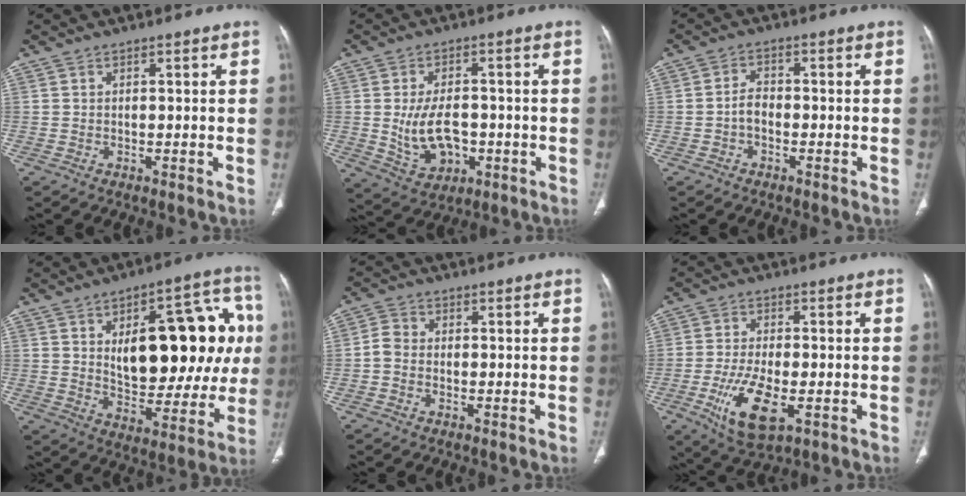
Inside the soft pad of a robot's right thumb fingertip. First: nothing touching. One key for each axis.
{"total": 9.9, "fx": -1.4, "fy": 6.5, "fz": 7.3, "tx": -0.109, "ty": 0.005, "tz": -0.010}
{"total": 3.0, "fx": -1.0, "fy": 1.9, "fz": 2.1, "tx": -0.031, "ty": 0.014, "tz": -0.026}
{"total": 25.4, "fx": 4.0, "fy": 12.5, "fz": 21.8, "tx": -0.247, "ty": 0.007, "tz": 0.059}
{"total": 2.8, "fx": -0.7, "fy": 2.0, "fz": 1.8, "tx": -0.031, "ty": 0.008, "tz": -0.022}
{"total": 10.7, "fx": -3.6, "fy": 4.3, "fz": 9.1, "tx": -0.177, "ty": -0.008, "tz": -0.059}